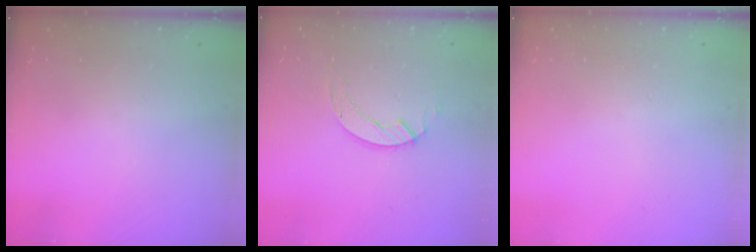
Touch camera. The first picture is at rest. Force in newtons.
{"total": 4.2, "press": 4.2, "slide": 0.2}
{"total": 0.0}